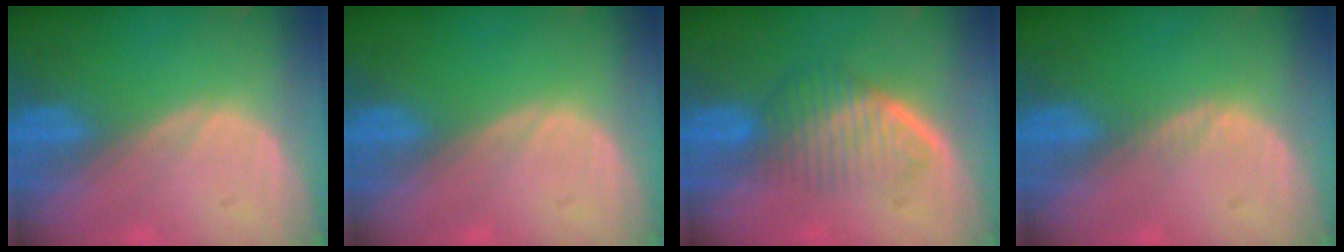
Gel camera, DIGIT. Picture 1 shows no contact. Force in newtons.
{"total": 0.0}
{"total": 6.7, "press": 5.8, "slide": 3.3}
{"total": 0.5, "press": 0.5, "slide": 0.1}